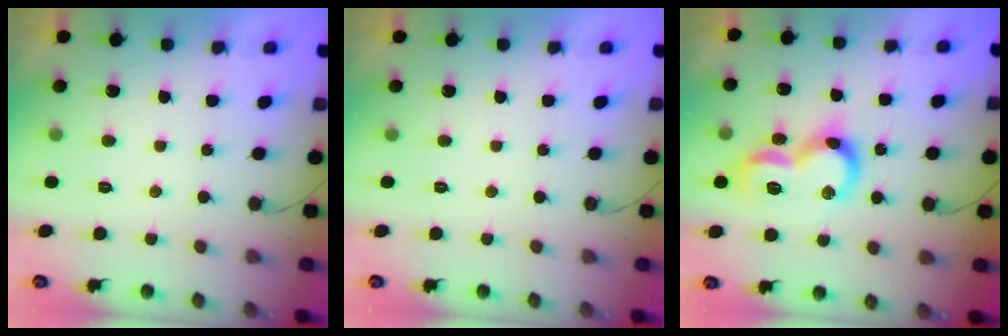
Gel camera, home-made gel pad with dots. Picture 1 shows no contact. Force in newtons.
{"total": 0.0}
{"total": 15.6, "press": 15.6, "slide": 1.0}